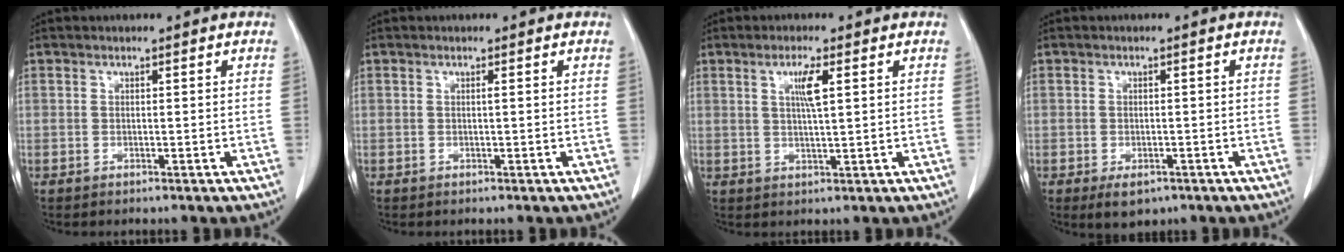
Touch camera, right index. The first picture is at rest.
{"total": 0.0}
{"total": 3.8, "force": [1.3, 0.1, 3.6], "torque": [-0.066, -0.001, 0.023]}
{"total": 3.5, "force": [-2.0, 2.1, 2.0], "torque": [-0.029, -0.003, -0.020]}